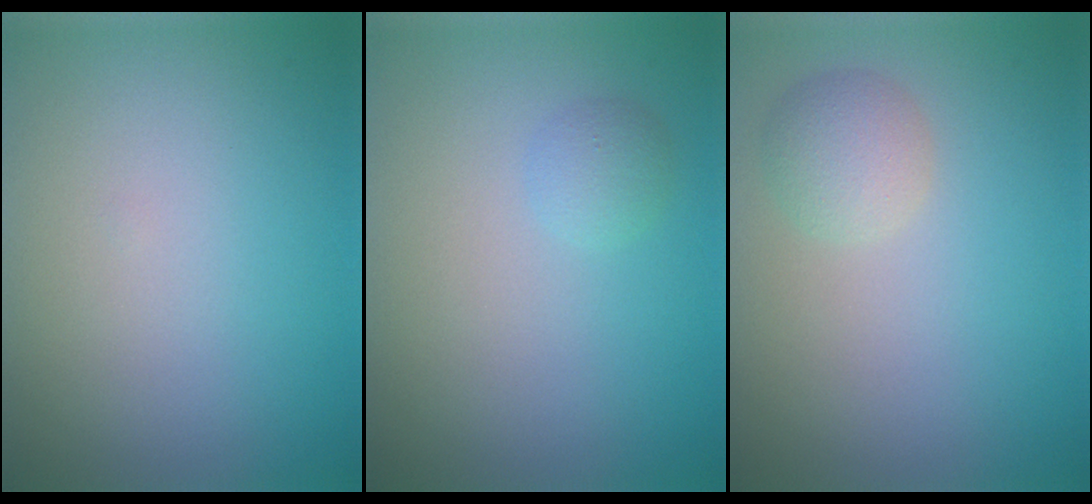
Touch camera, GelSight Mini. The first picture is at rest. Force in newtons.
{"total": 1.2, "press": 1.2, "slide": 0.0}
{"total": 2.1, "press": 2.1, "slide": 0.1}